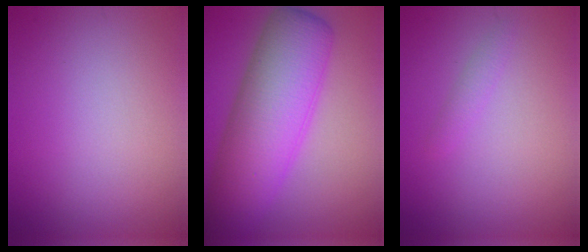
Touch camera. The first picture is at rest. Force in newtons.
{"total": 10.0, "press": 10.0, "slide": 0.2}
{"total": 1.0, "press": 1.0, "slide": 0.0}